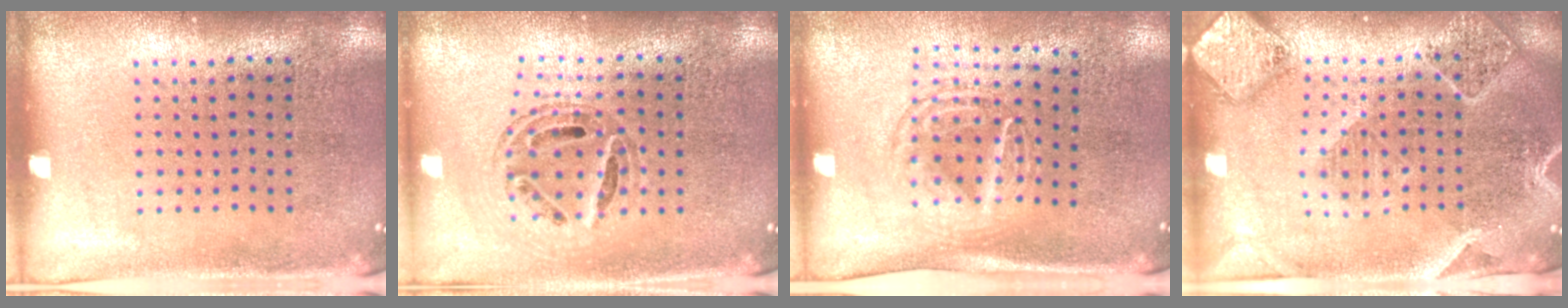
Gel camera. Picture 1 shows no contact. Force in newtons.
{"total": 0.8, "press": 0.7, "slide": 0.1}
{"total": 1.6, "press": 1.3, "slide": 1.0}
{"total": 2.4, "press": 2.2, "slide": 0.9}